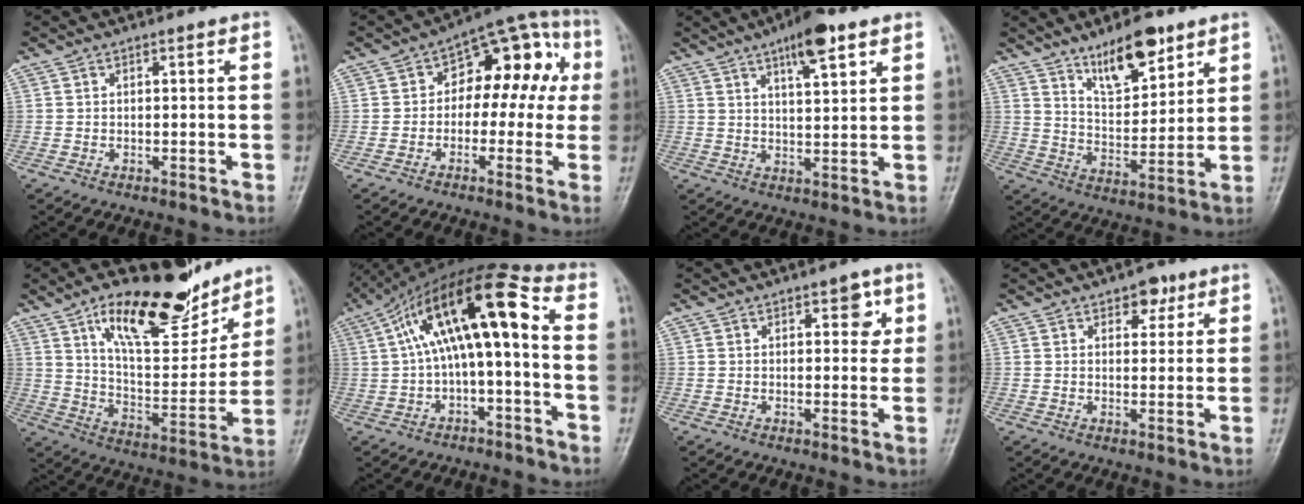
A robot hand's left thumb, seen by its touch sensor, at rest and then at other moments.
{"total": 13.5, "force": [1.1, 8.6, 10.3], "torque": [-0.079, 0.053, 0.001]}
{"total": 9.0, "force": [5.3, 2.6, 6.9], "torque": [-0.095, -0.022, 0.081]}
{"total": 11.7, "force": [7.9, 4.5, 7.5], "torque": [-0.099, -0.054, 0.140]}
{"total": 20.3, "force": [13.3, 7.7, 13.2], "torque": [-0.161, -0.077, 0.225]}
{"total": 15.4, "force": [0.5, 5.2, 14.4], "torque": [-0.251, 0.063, 0.005]}
{"total": 3.8, "force": [1.5, 2.2, 2.7], "torque": [-0.009, -0.003, 0.014]}
{"total": 4.0, "force": [2.3, 2.5, 2.1], "torque": [-0.002, -0.009, 0.030]}